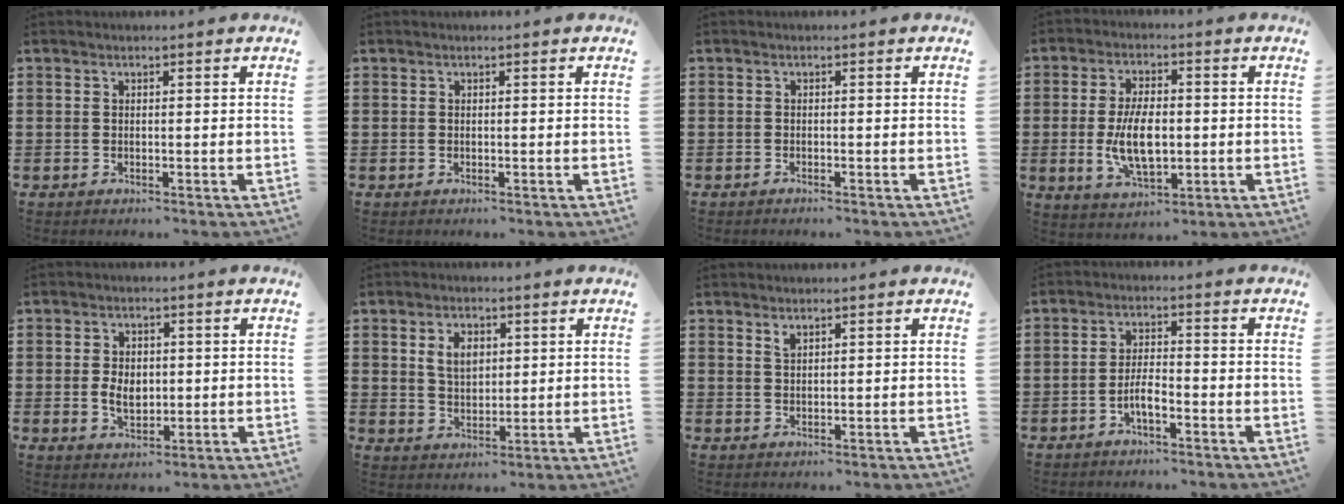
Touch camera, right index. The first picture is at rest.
{"total": 0.0}
{"total": 0.6, "force": [-0.6, 0.0, 0.1], "torque": [-0.002, -0.002, -0.012]}
{"total": 8.6, "force": [-0.8, 4.2, 7.4], "torque": [-0.157, -0.007, -0.020]}
{"total": 4.1, "force": [0.0, 2.8, 2.9], "torque": [-0.061, 0.010, -0.002]}
{"total": 5.0, "force": [1.9, 3.1, 3.4], "torque": [-0.070, 0.009, 0.031]}
{"total": 1.3, "force": [1.0, 0.5, 0.6], "torque": [-0.014, 0.003, 0.018]}
{"total": 3.8, "force": [-1.8, 1.0, 3.1], "torque": [-0.068, 0.000, -0.037]}